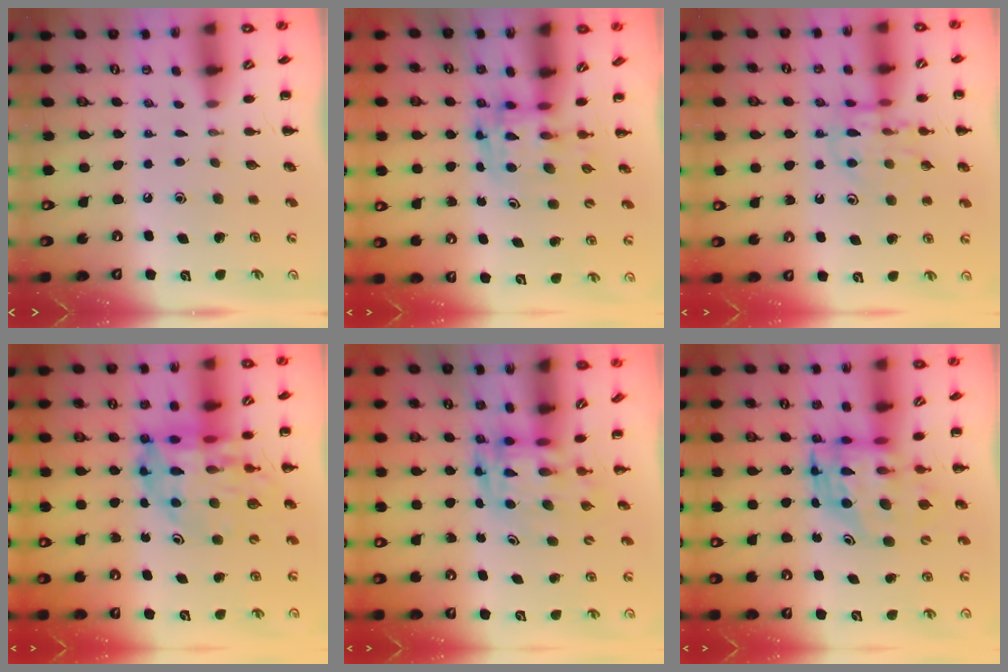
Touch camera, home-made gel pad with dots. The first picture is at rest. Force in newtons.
{"total": 3.4, "press": 3.3, "slide": 0.6}
{"total": 12.0, "press": 11.9, "slide": 1.4}
{"total": 14.8, "press": 14.2, "slide": 4.3}
{"total": 3.2, "press": 3.1, "slide": 0.6}
{"total": 8.5, "press": 8.4, "slide": 1.4}